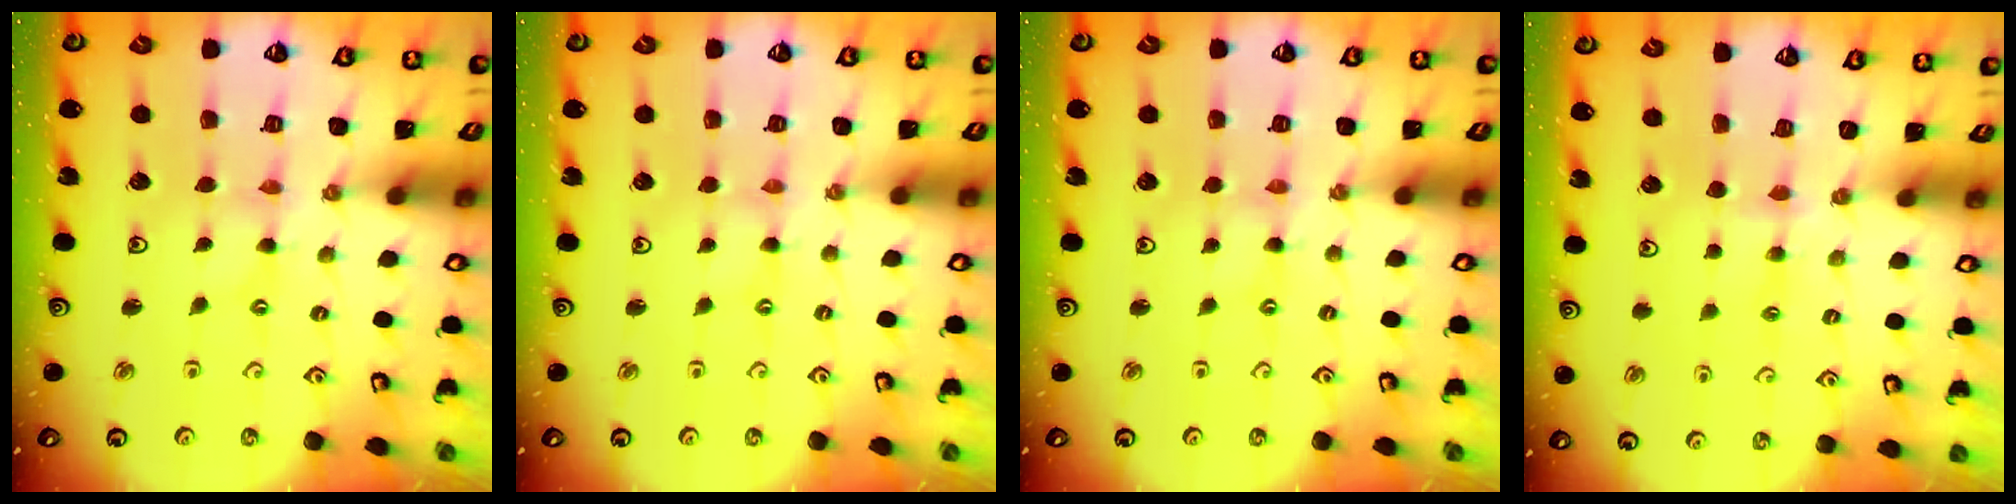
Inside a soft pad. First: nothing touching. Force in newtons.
{"total": 0.0}
{"total": 0.0}
{"total": 3.9, "press": 3.9, "slide": 0.6}